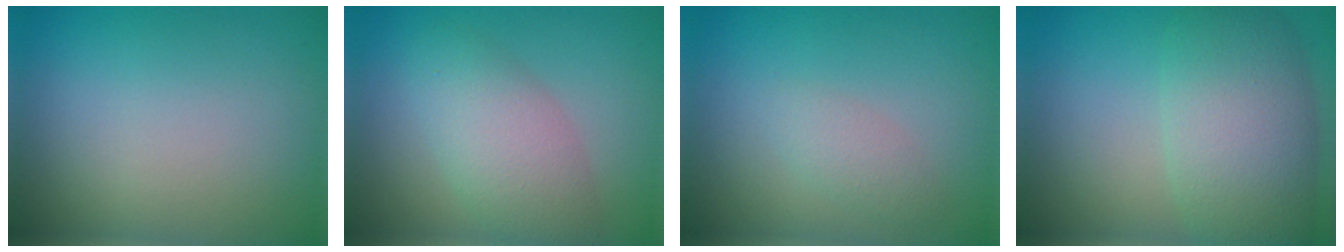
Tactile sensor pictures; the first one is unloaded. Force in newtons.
{"total": 4.6, "press": 4.6, "slide": 0.1}
{"total": 1.4, "press": 1.4, "slide": 0.1}
{"total": 7.5, "press": 7.5, "slide": 0.1}